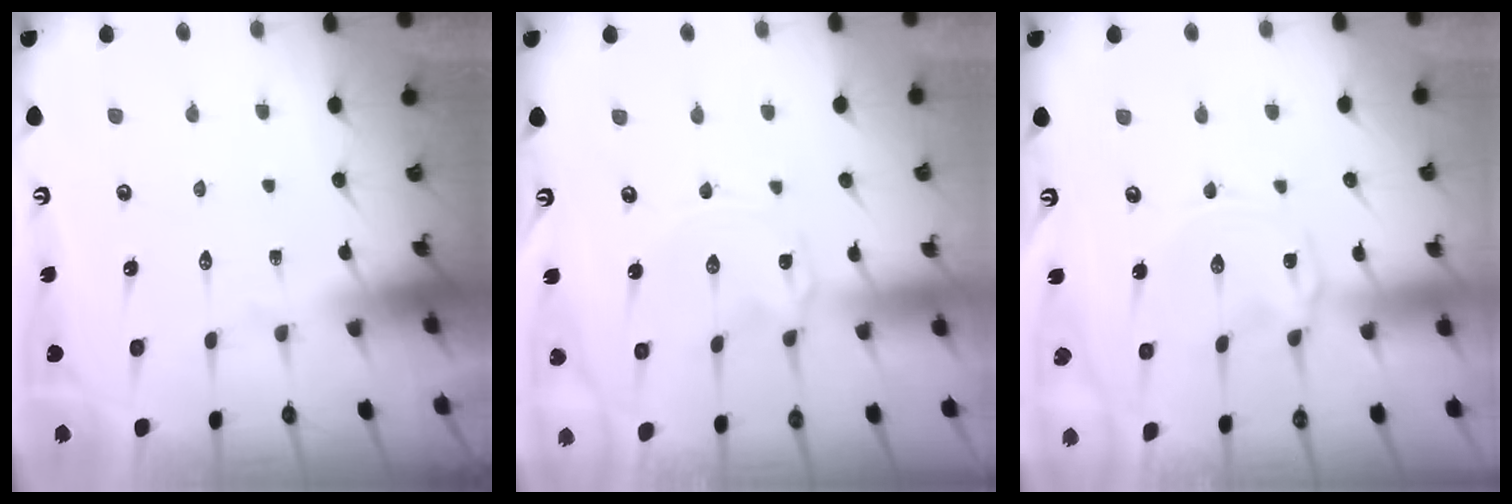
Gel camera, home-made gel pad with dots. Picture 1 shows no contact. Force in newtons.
{"total": 0.7, "press": 0.7, "slide": 0.2}
{"total": 1.0, "press": 0.9, "slide": 0.4}